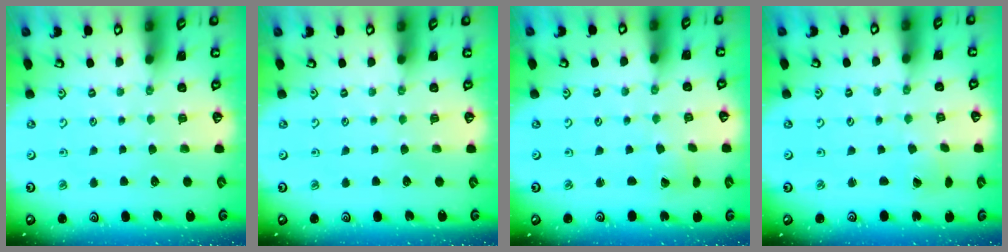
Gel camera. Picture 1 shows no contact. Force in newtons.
{"total": 0.0}
{"total": 1.7, "press": 1.7, "slide": 0.0}
{"total": 0.6, "press": 0.6, "slide": 0.1}